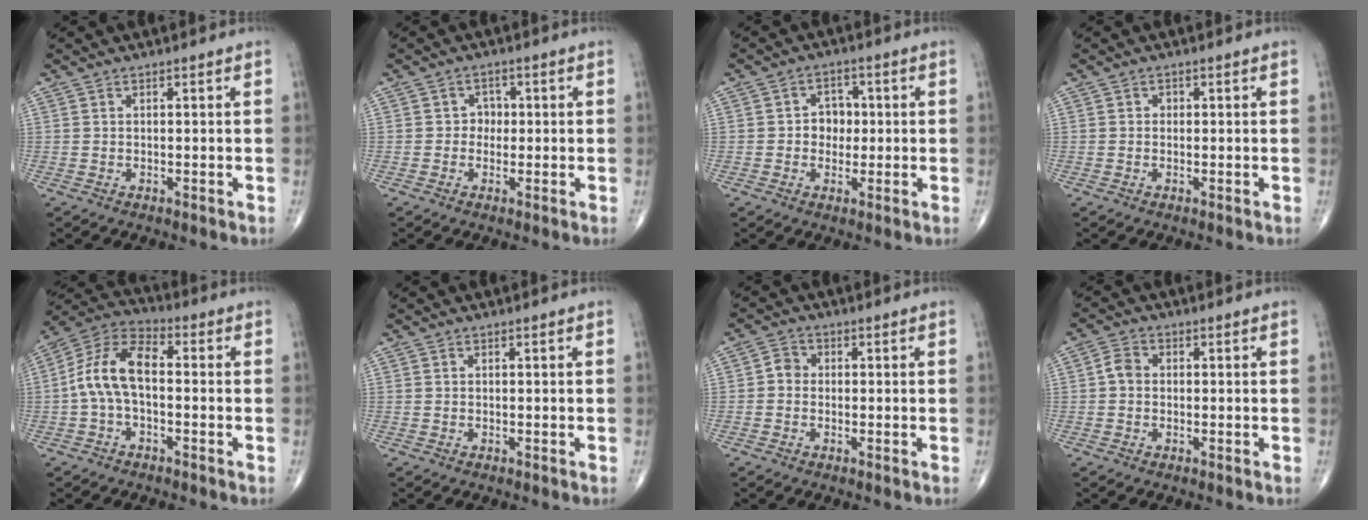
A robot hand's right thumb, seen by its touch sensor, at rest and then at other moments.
{"total": 2.5, "force": [-0.1, 2.3, 1.0], "torque": [0.005, 0.009, -0.010]}
{"total": 4.7, "force": [0.0, 4.0, 2.6], "torque": [-0.007, 0.009, -0.006]}
{"total": 0.7, "force": [0.0, 0.7, 0.3], "torque": [0.001, 0.002, -0.003]}
{"total": 10.7, "force": [-0.7, 5.7, 9.0], "torque": [-0.176, 0.036, -0.023]}
{"total": 0.0}
{"total": 2.5, "force": [-0.3, 2.2, 1.2], "torque": [-0.007, 0.006, -0.014]}
{"total": 2.7, "force": [-0.2, 2.2, 1.6], "torque": [-0.025, 0.009, -0.010]}